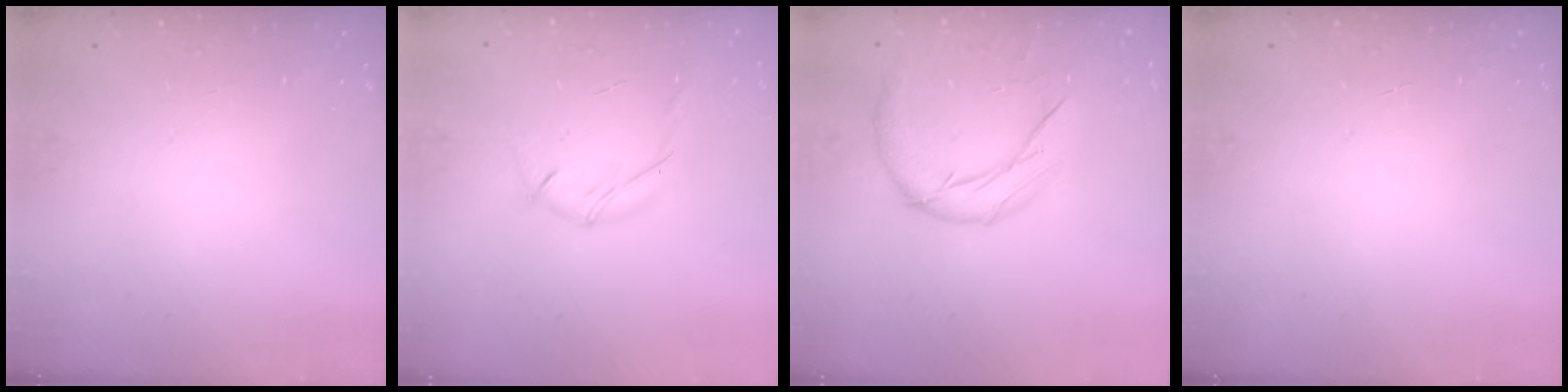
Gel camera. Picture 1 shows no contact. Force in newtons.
{"total": 6.7, "press": 6.5, "slide": 1.6}
{"total": 10.2, "press": 10.2, "slide": 0.5}
{"total": 0.0}